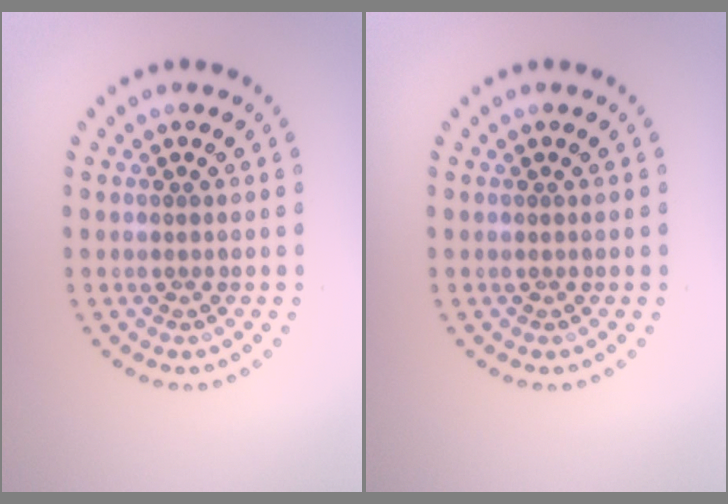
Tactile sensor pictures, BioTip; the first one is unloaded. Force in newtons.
{"total": 0.0}